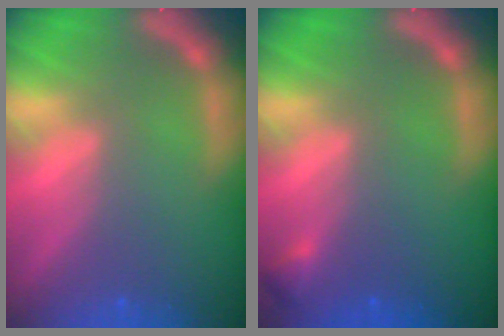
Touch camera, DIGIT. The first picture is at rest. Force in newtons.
{"total": 0.9}